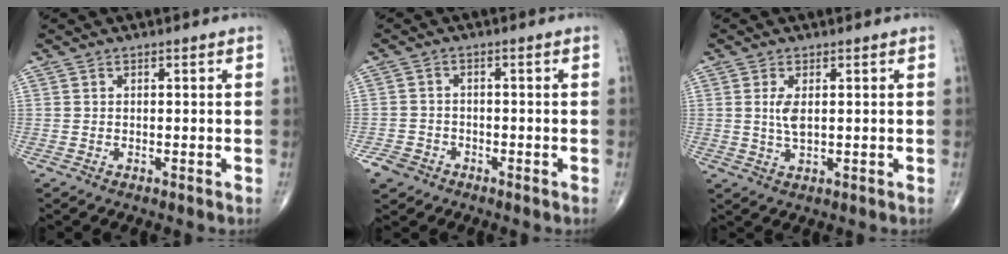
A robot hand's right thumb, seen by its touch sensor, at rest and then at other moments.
{"total": 3.9, "force": [-2.5, 2.8, 0.9], "torque": [-0.013, 0.013, -0.046]}
{"total": 3.5, "force": [0.6, 1.5, 3.1], "torque": [-0.065, -0.006, 0.017]}